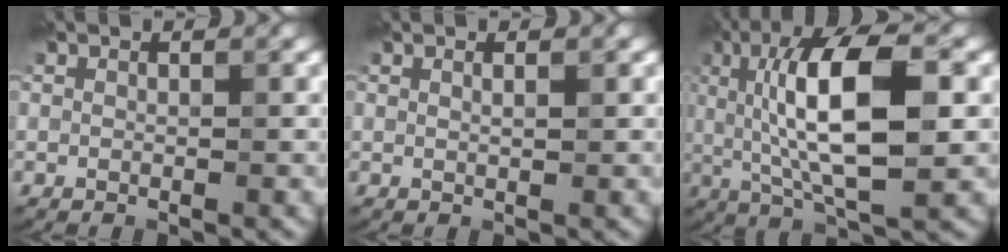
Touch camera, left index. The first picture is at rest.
{"total": 0.6, "force": [0.4, 0.2, 0.5], "torque": [-0.004, -0.004, 0.006]}
{"total": 10.5, "force": [1.1, 3.3, 9.9], "torque": [-0.164, 0.011, 0.017]}